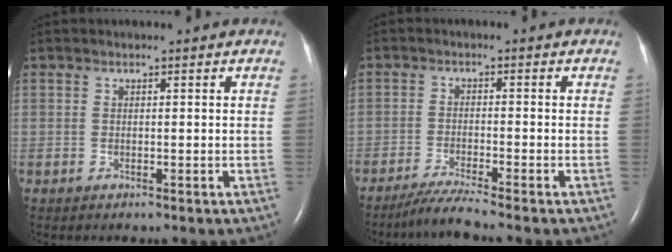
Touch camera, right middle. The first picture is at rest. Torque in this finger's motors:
{"motor_torque": [1.13, -1.01, 0.50, 0.21]}